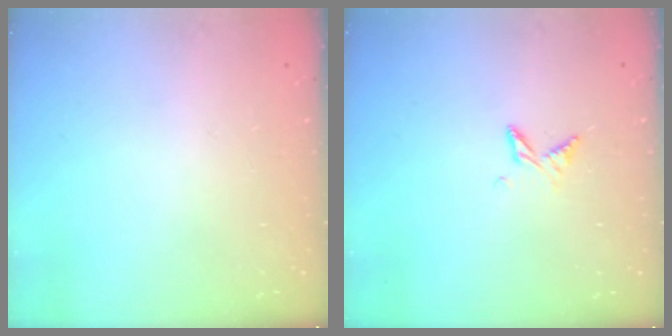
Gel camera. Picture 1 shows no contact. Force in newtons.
{"total": 6.0, "press": 6.0, "slide": 0.7}